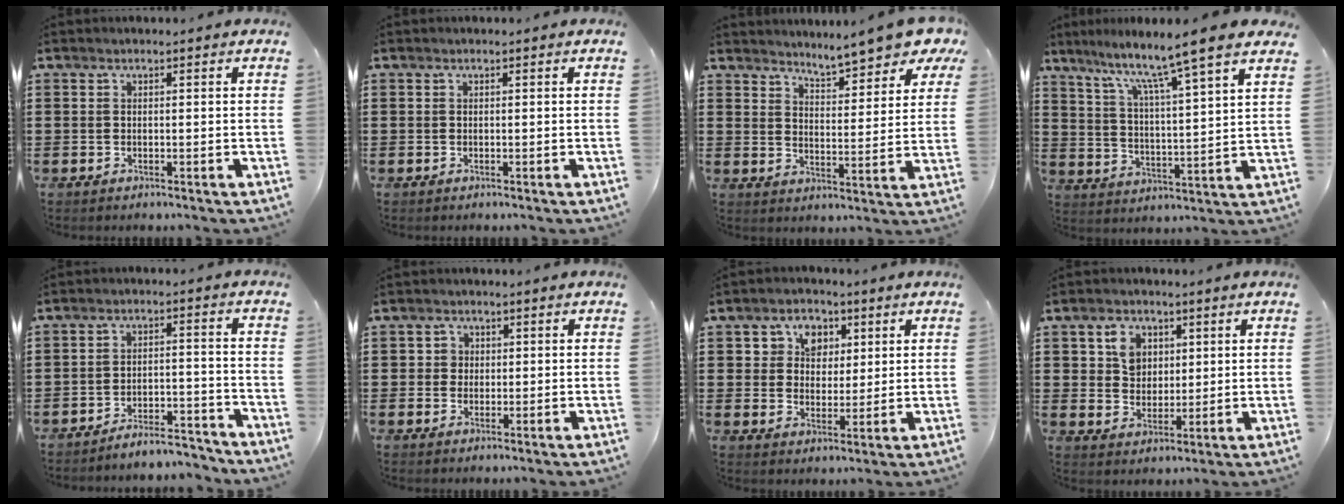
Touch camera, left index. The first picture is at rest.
{"total": 0.0}
{"total": 7.1, "force": [6.7, 0.0, 2.1], "torque": [-0.054, -0.044, 0.117]}
{"total": 8.5, "force": [7.1, -0.8, 4.7], "torque": [-0.109, -0.056, 0.108]}
{"total": 5.0, "force": [-4.9, 0.2, 0.8], "torque": [-0.012, 0.004, -0.097]}
{"total": 2.0, "force": [0.3, 2.0, 0.3], "torque": [-0.017, 0.009, 0.002]}
{"total": 5.1, "force": [2.4, 4.2, 1.4], "torque": [-0.036, 0.010, 0.038]}
{"total": 5.0, "force": [2.1, 4.0, 2.2], "torque": [-0.044, 0.008, 0.033]}